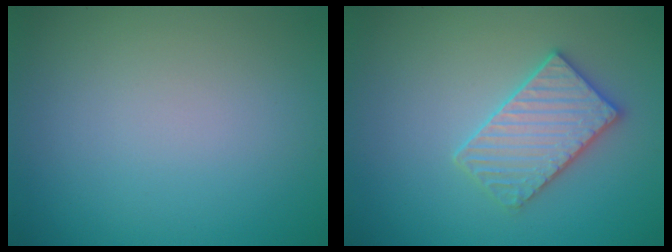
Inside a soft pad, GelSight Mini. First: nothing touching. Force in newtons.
{"total": 3.4, "press": 3.4, "slide": 0.3}